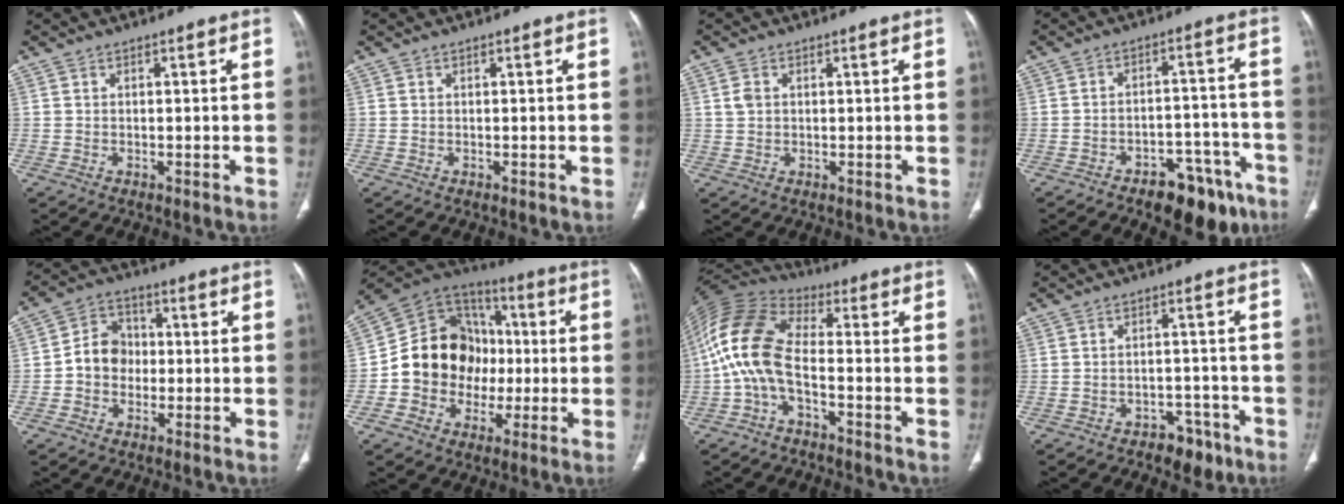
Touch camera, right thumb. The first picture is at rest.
{"total": 0.0}
{"total": 2.2, "force": [0.6, 1.5, 1.4], "torque": [-0.032, 0.004, 0.015]}
{"total": 12.7, "force": [-8.5, 6.1, 7.2], "torque": [-0.061, 0.067, -0.115]}
{"total": 7.5, "force": [-0.8, 6.5, 3.7], "torque": [-0.038, 0.025, -0.027]}
{"total": 18.2, "force": [-1.3, 15.5, 9.5], "torque": [-0.109, 0.037, -0.025]}
{"total": 12.6, "force": [-2.7, 6.1, 10.6], "torque": [-0.227, 0.047, -0.064]}
{"total": 5.6, "force": [-3.8, 3.4, 2.3], "torque": [-0.011, 0.032, -0.049]}